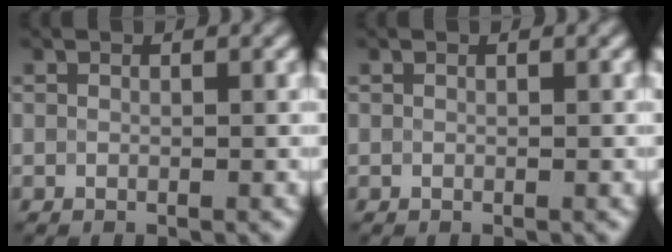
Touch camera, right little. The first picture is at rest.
{"total": 0.0}